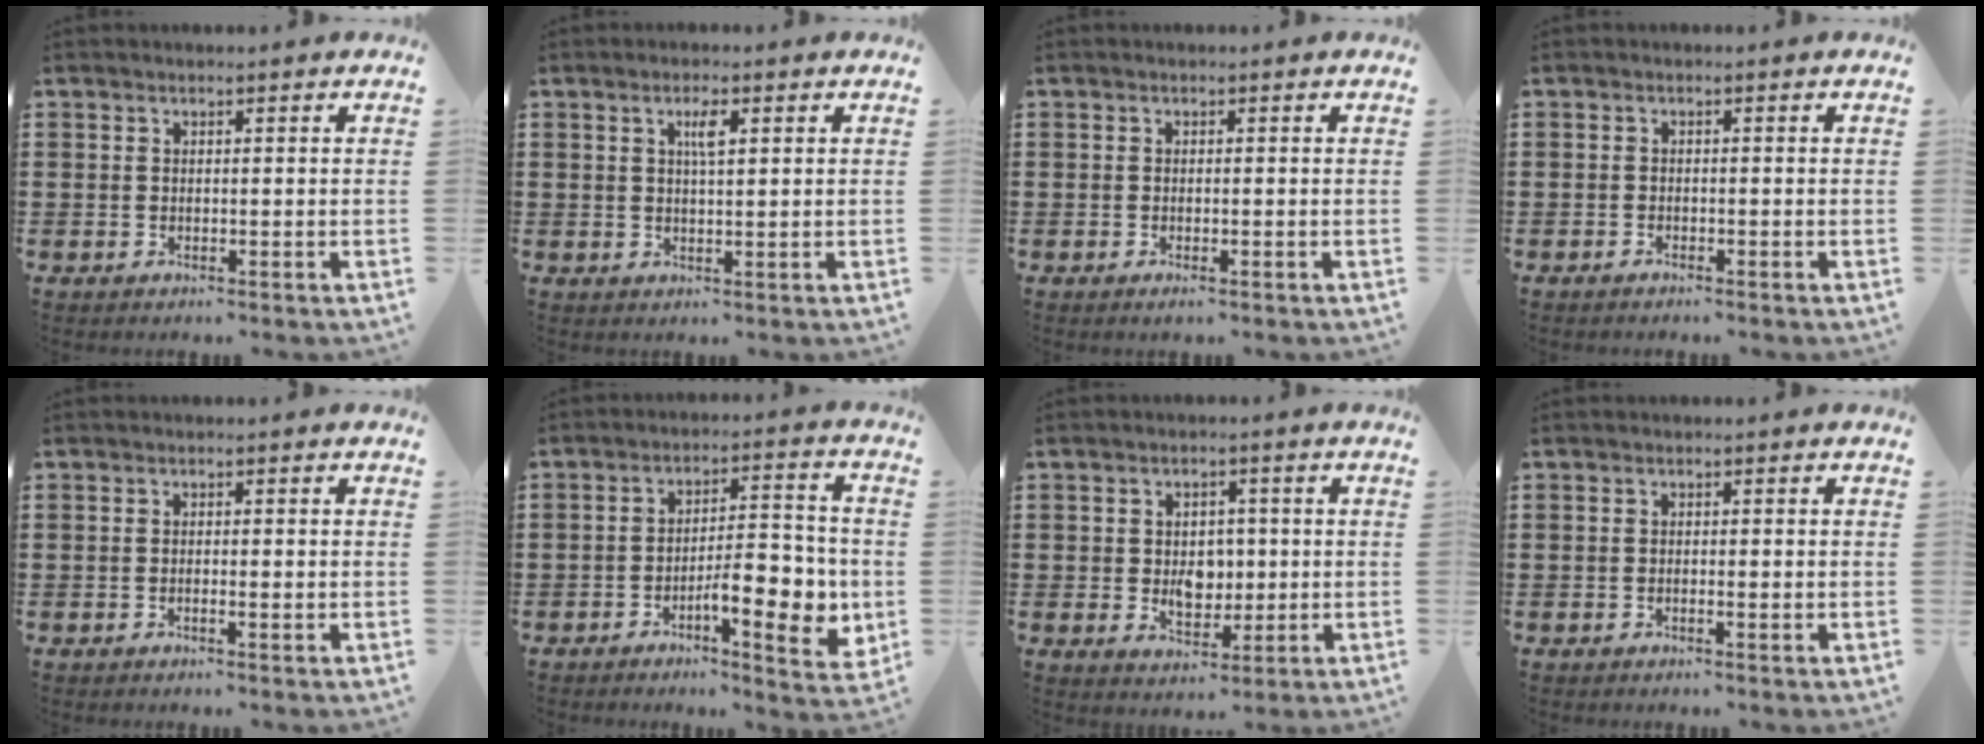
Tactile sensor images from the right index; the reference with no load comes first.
{"total": 2.8, "force": [1.0, 0.6, 2.5], "torque": [-0.043, 0.004, 0.013]}
{"total": 0.5, "force": [-0.2, -0.2, 0.5], "torque": [-0.007, -0.004, -0.003]}
{"total": 0.7, "force": [-0.7, 0.0, 0.2], "torque": [-0.005, -0.002, -0.014]}
{"total": 0.8, "force": [-0.3, 0.2, 0.7], "torque": [-0.013, -0.002, -0.005]}
{"total": 9.5, "force": [-3.1, 3.3, 8.3], "torque": [-0.108, -0.004, -0.051]}
{"total": 4.9, "force": [0.0, 3.4, 3.5], "torque": [-0.057, 0.003, -0.005]}
{"total": 0.6, "force": [-0.2, 0.1, 0.5], "torque": [-0.010, -0.003, -0.004]}